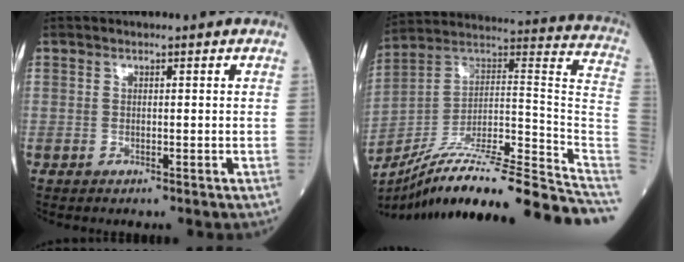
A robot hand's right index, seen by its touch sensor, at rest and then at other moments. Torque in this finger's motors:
{"motor_torque": [-0.68, -0.84, -0.07, 0.02]}